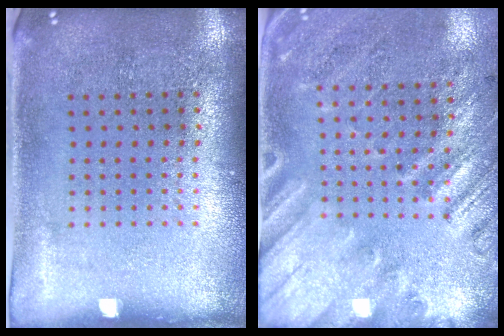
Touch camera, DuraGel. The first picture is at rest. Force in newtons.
{"total": 2.4, "press": 1.9, "slide": 1.6}